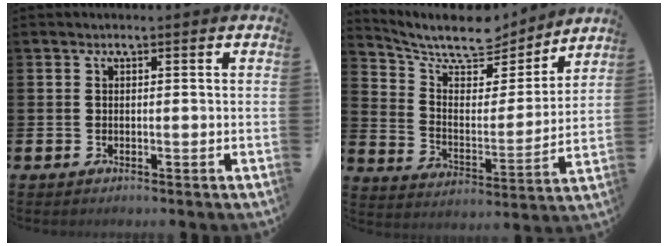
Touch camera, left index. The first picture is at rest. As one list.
[{"total": 9.1, "force": [7.9, 3.0, 3.3], "torque": [-0.095, -0.058, 0.133]}]